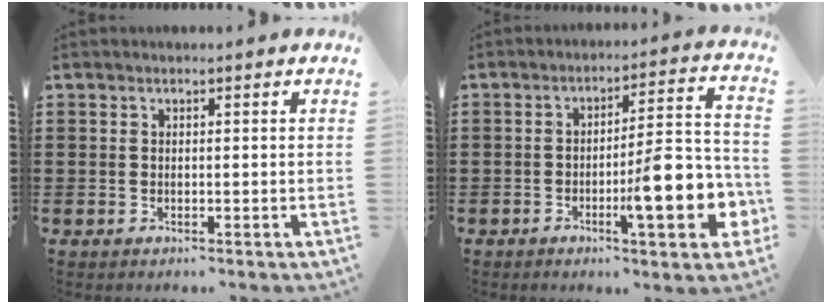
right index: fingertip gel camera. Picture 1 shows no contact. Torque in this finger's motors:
{"motor_torque": [2.14, 0.00, 0.53, 0.21]}